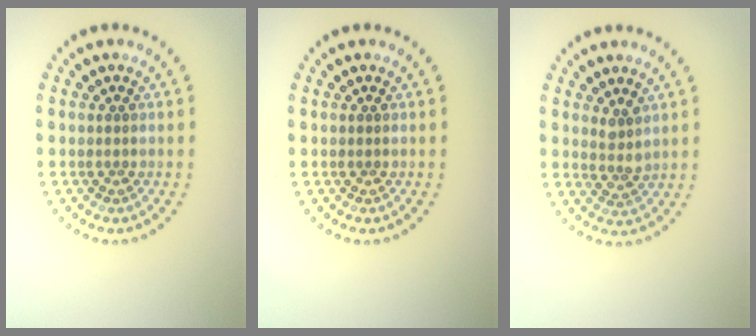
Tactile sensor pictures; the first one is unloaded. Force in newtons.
{"total": 0.0}
{"total": 1.8, "press": 1.4, "slide": 1.2}